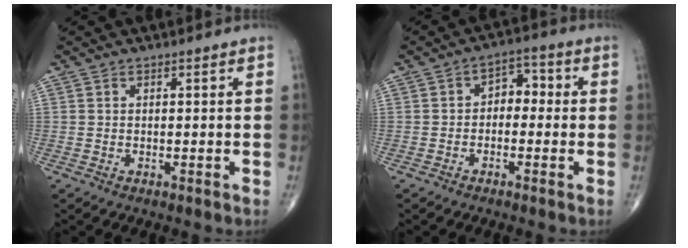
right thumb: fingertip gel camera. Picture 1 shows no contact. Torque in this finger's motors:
{"motor_torque": [-0.27, 0.00, 0.05, 0.30, 0.09]}